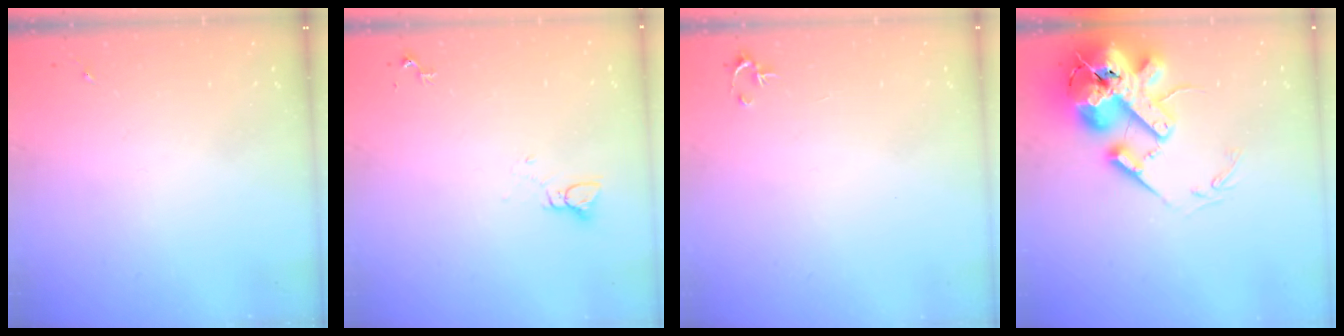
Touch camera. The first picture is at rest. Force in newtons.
{"total": 2.7, "press": 2.7, "slide": 0.2}
{"total": 2.5, "press": 2.5, "slide": 0.2}
{"total": 22.7, "press": 22.4, "slide": 3.8}